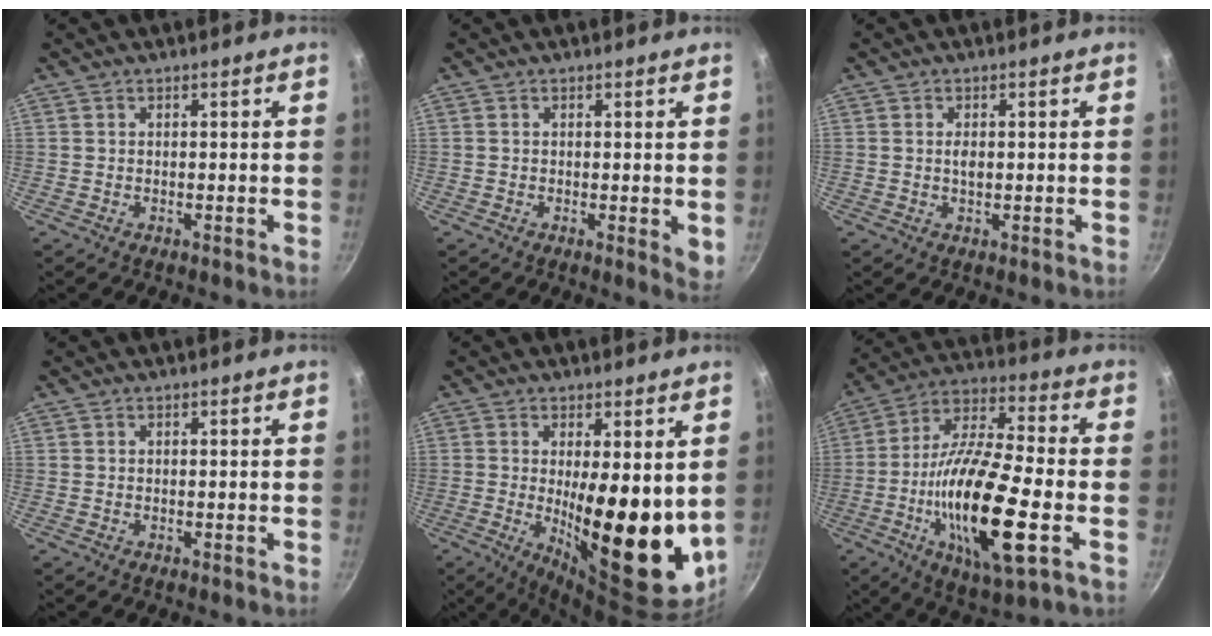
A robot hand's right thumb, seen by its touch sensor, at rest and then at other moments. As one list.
[{"total": 3.1, "force": [0.3, 1.3, 2.8], "torque": [-0.031, -0.007, 0.003]}, {"total": 1.7, "force": [0.2, 0.9, 1.4], "torque": [-0.020, 0.001, 0.001]}, {"total": 0.0}, {"total": 17.8, "force": [0.4, 5.9, 16.8], "torque": [-0.212, -0.035, 0.020]}, {"total": 22.6, "force": [-5.5, 6.5, 20.9], "torque": [-0.392, 0.018, -0.108]}]